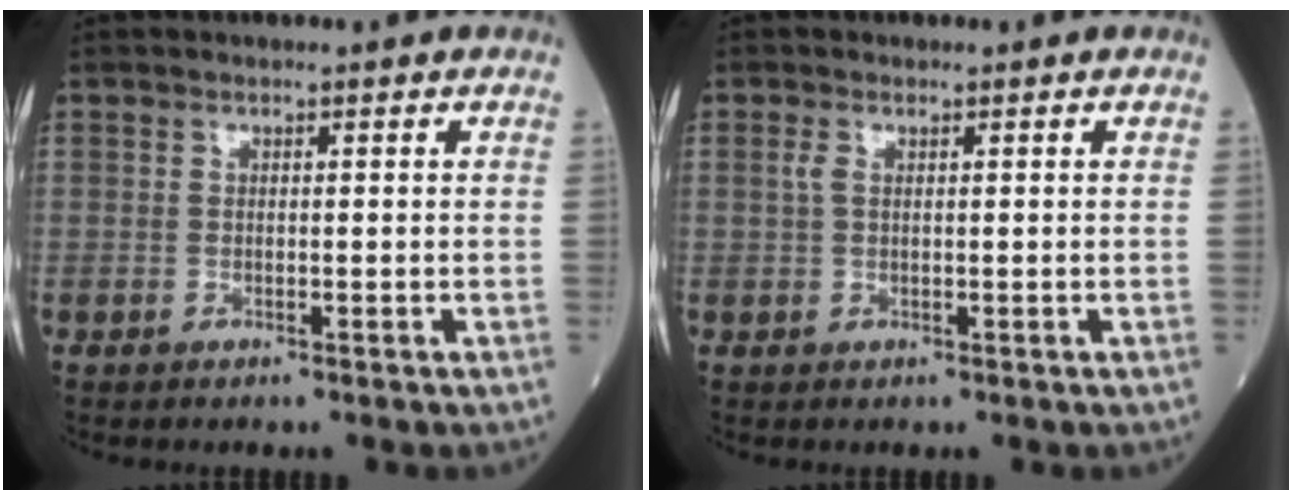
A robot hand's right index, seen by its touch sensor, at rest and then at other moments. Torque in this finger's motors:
{"motor_torque": [0.15, 0.16, 0.11, 0.01]}